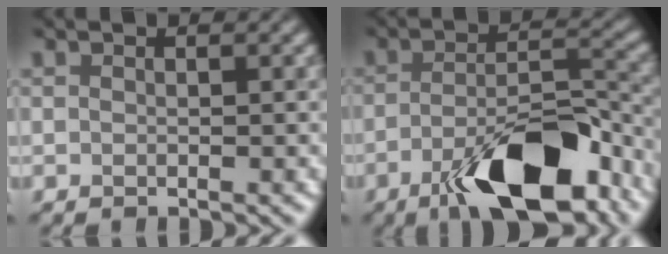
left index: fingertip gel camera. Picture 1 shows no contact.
{"total": 10.7, "force": [-6.8, 3.5, 7.5], "torque": [-0.120, -0.004, -0.100]}